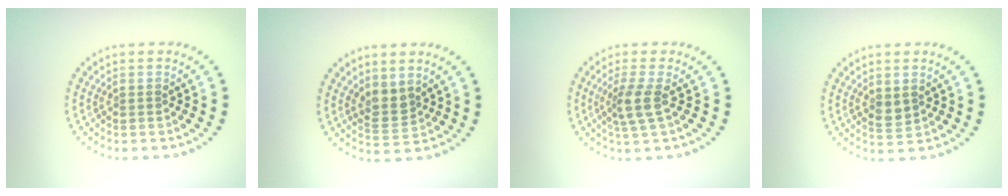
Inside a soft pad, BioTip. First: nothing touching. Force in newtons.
{"total": 2.3, "press": 1.9, "slide": 1.2}
{"total": 2.5, "press": 2.0, "slide": 1.6}
{"total": 1.5, "press": 1.4, "slide": 0.5}